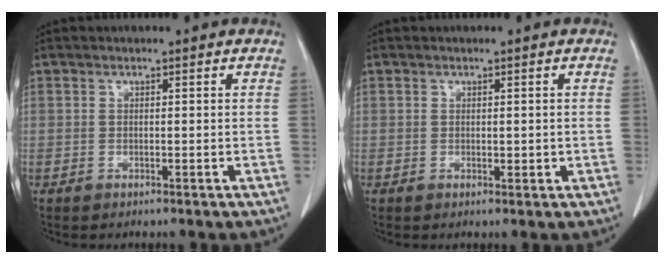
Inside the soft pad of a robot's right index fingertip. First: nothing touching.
{"total": 1.4, "force": [0.0, 0.7, 1.1], "torque": [-0.016, -0.004, 0.004]}